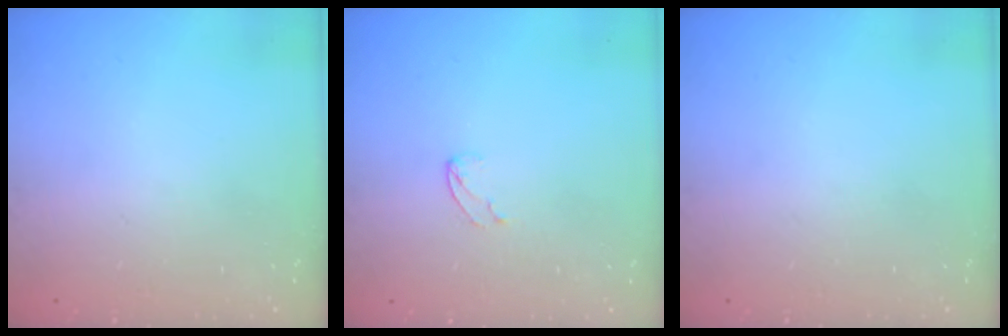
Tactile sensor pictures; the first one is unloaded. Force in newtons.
{"total": 3.2, "press": 3.2, "slide": 0.3}
{"total": 0.0}